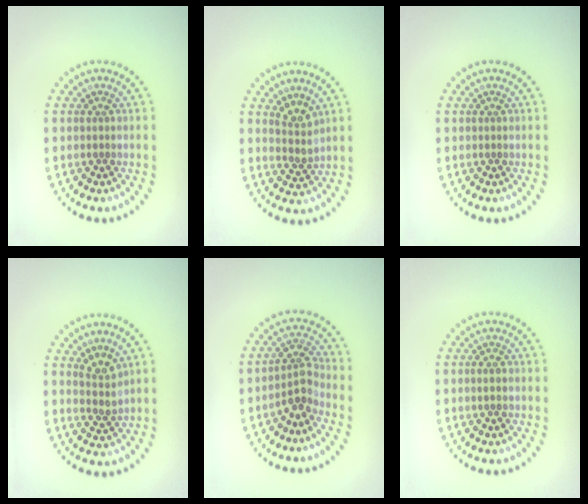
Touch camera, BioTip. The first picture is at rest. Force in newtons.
{"total": 2.1, "press": 1.5, "slide": 1.5}
{"total": 0.0}
{"total": 2.1, "press": 1.5, "slide": 1.5}
{"total": 2.7, "press": 2.0, "slide": 1.8}
{"total": 0.6, "press": 0.6, "slide": 0.2}